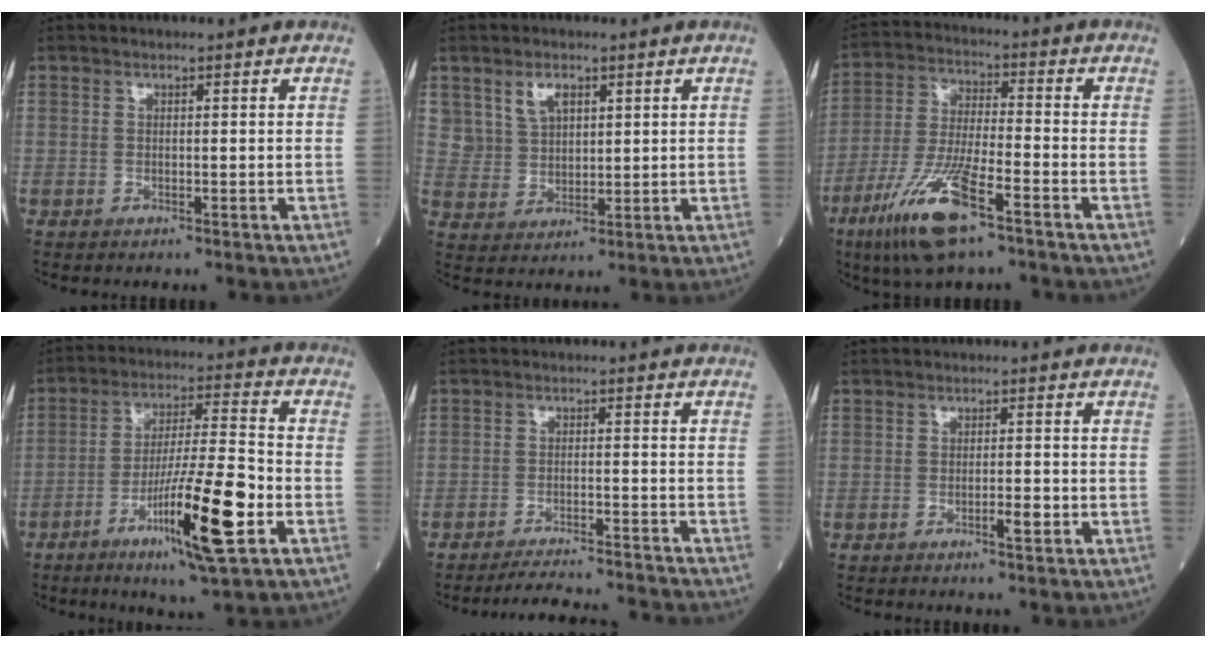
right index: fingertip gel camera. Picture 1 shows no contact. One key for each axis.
{"total": 5.1, "fx": 2.9, "fy": 3.4, "fz": 2.5, "tx": -0.050, "ty": 0.009, "tz": 0.064}
{"total": 12.6, "fx": -7.2, "fy": 2.0, "fz": 10.1, "tx": -0.210, "ty": -0.025, "tz": -0.132}
{"total": 14.2, "fx": -5.6, "fy": 0.6, "fz": 13.0, "tx": -0.232, "ty": -0.017, "tz": -0.093}
{"total": 10.6, "fx": -10.3, "fy": -0.2, "fz": 2.3, "tx": -0.033, "ty": -0.007, "tz": -0.143}
{"total": 2.0, "fx": -0.8, "fy": 0.3, "fz": 1.7, "tx": -0.031, "ty": -0.002, "tz": -0.012}